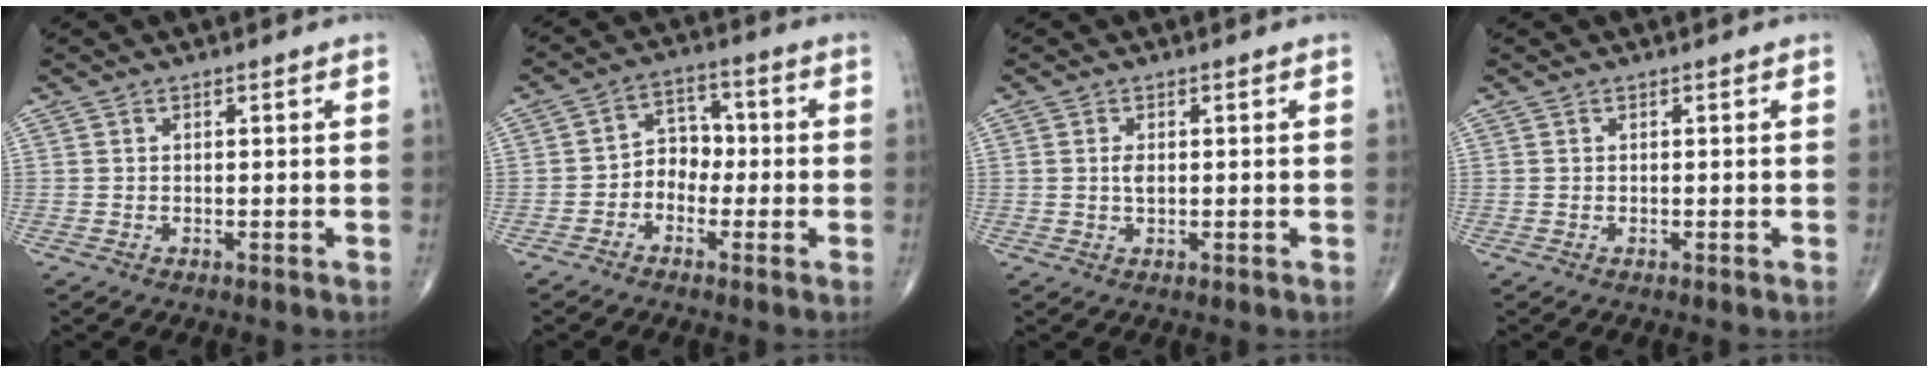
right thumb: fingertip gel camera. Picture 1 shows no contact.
{"total": 5.7, "force": [-1.5, 4.6, 3.0], "torque": [-0.018, 0.030, -0.041]}
{"total": 1.8, "force": [0.2, 1.0, 1.5], "torque": [-0.029, -0.002, 0.004]}
{"total": 0.0}